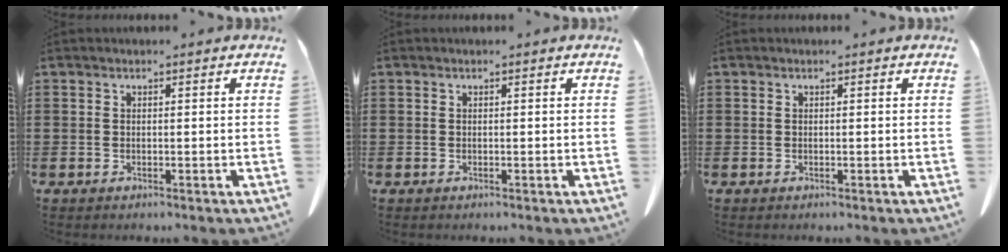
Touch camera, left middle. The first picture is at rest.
{"total": 0.0}
{"total": 0.0}